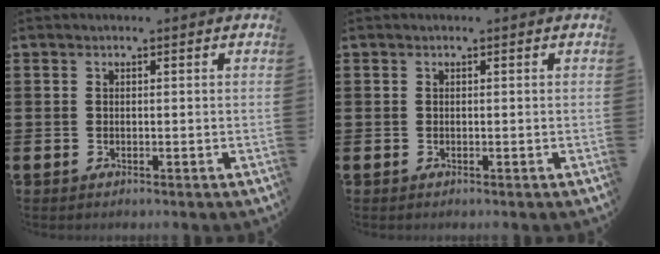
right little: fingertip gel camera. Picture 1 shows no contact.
{"total": 0.0}